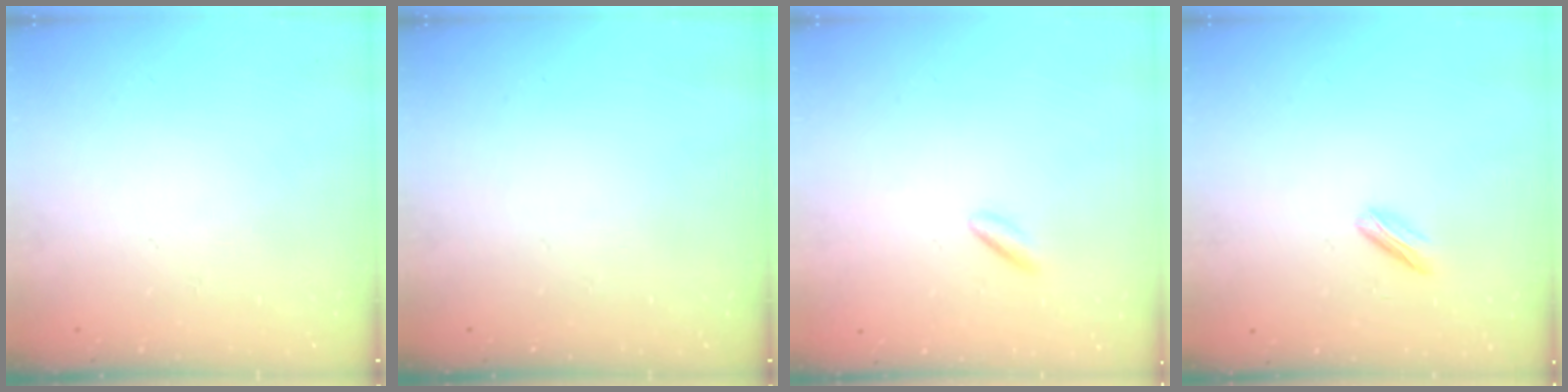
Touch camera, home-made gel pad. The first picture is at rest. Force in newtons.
{"total": 0.0}
{"total": 0.8, "press": 0.7, "slide": 0.4}
{"total": 2.9, "press": 2.8, "slide": 0.8}